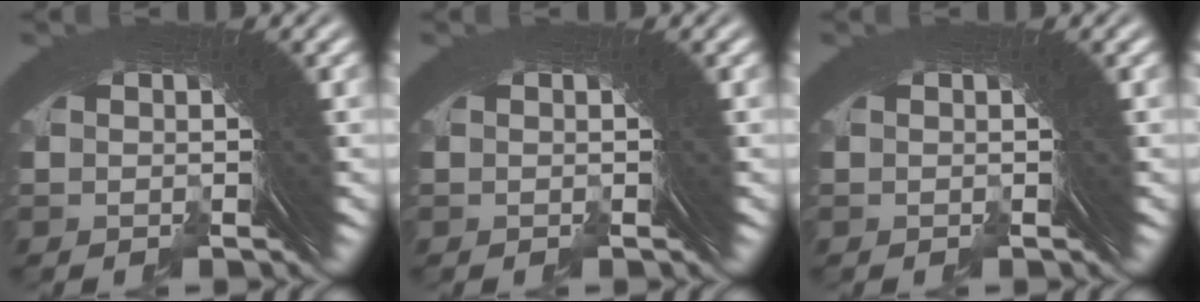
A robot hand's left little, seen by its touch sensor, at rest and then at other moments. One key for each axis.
{"total": 0.0}
{"total": 0.0}